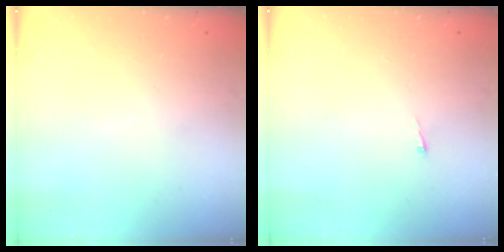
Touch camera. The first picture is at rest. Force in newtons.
{"total": 2.7, "press": 2.7, "slide": 0.4}